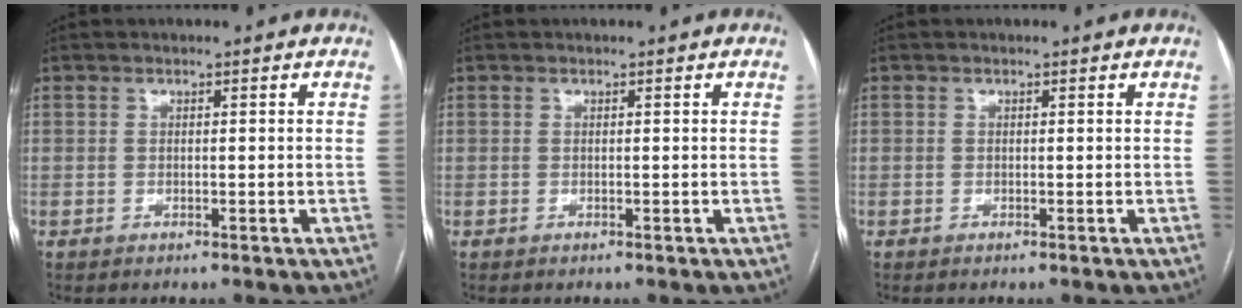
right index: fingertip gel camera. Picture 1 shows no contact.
{"total": 0.0}
{"total": 0.0}